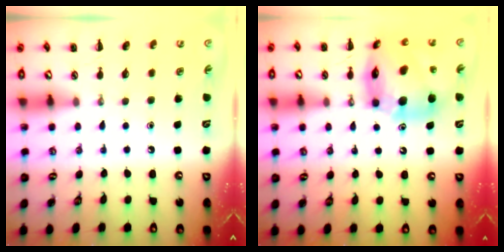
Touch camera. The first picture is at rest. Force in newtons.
{"total": 15.5, "press": 14.7, "slide": 5.0}